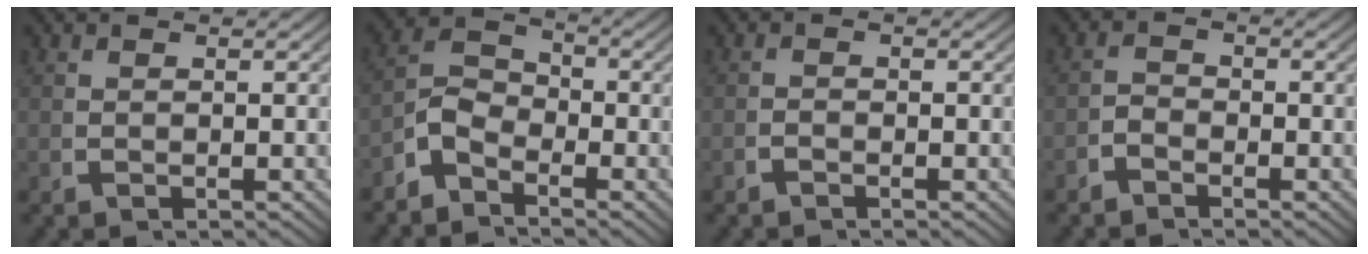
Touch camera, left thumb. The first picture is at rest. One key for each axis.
{"total": 5.3, "fx": -1.6, "fy": 4.1, "fz": 2.9, "tx": -0.039, "ty": 0.000, "tz": -0.044}
{"total": 1.1, "fx": -1.0, "fy": -0.2, "fz": -0.3, "tx": 0.011, "ty": 0.002, "tz": -0.024}
{"total": 1.8, "fx": -1.7, "fy": 0.4, "fz": -0.1, "tx": 0.013, "ty": -0.001, "tz": -0.038}